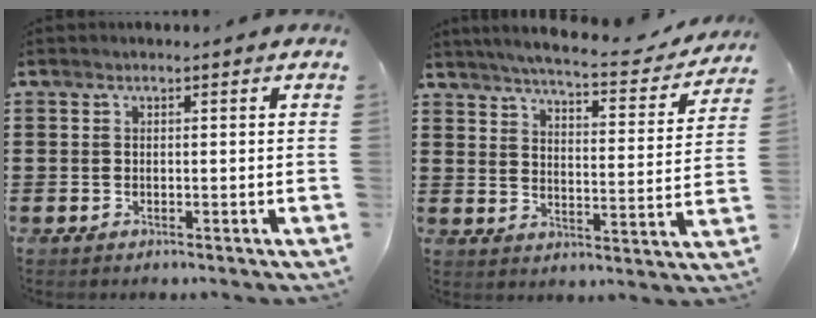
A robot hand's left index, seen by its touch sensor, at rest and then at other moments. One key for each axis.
{"total": 5.4, "fx": 5.0, "fy": -0.2, "fz": 2.0, "tx": -0.055, "ty": -0.038, "tz": 0.080}